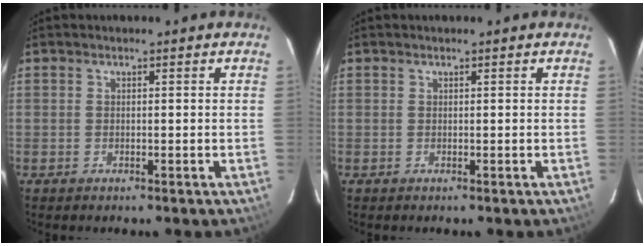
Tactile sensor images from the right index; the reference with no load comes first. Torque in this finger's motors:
{"motor_torque": [0.10, 0.03, 0.02, 0.01]}